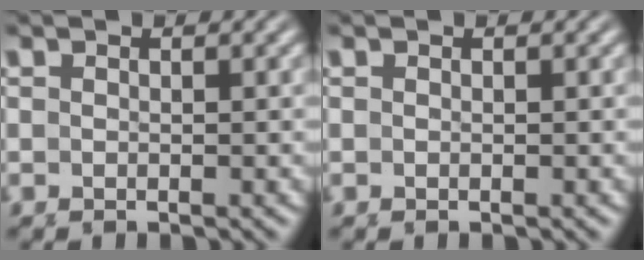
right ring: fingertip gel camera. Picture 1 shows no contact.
{"total": 1.4, "force": [-0.3, -1.3, -0.4], "torque": [0.016, -0.012, 0.005]}